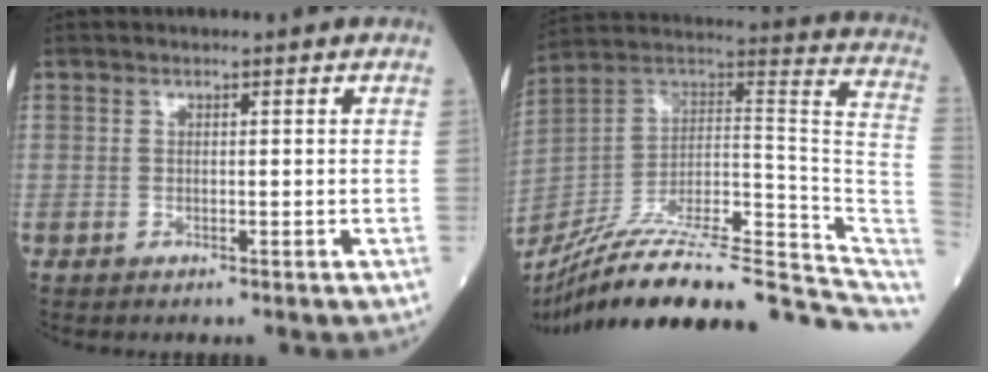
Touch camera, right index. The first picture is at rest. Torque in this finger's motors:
{"motor_torque": [-1.16, -0.98, -0.29, -0.13]}